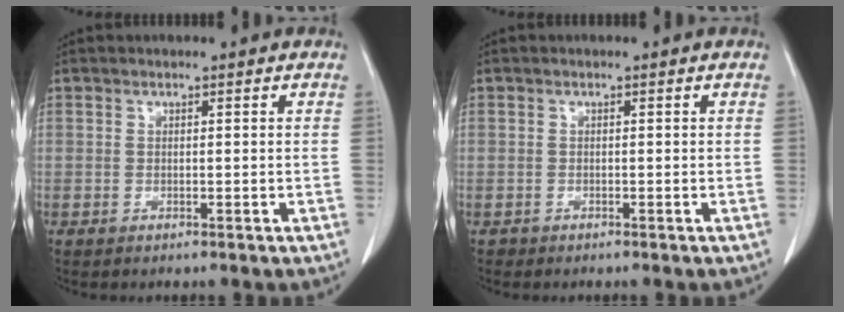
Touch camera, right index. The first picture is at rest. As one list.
[{"total": 0.7, "force": [-0.5, 0.5, -0.1], "torque": [-0.004, 0.003, -0.012]}]